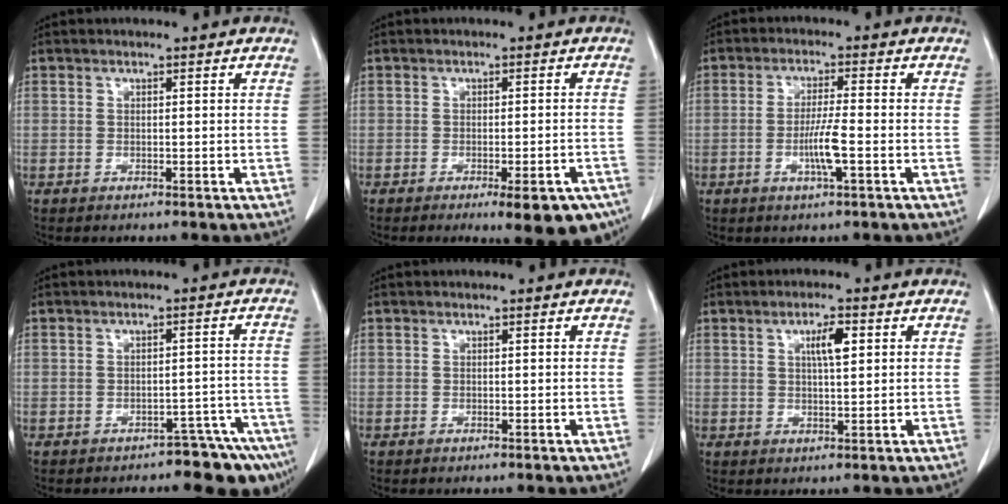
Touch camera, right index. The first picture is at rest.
{"total": 8.6, "force": [-5.8, 2.4, 5.9], "torque": [-0.051, -0.003, -0.075]}
{"total": 5.1, "force": [-1.5, 0.0, 4.9], "torque": [-0.094, -0.007, -0.029]}
{"total": 6.9, "force": [-6.1, 2.6, 2.0], "torque": [0.002, 0.029, -0.068]}
{"total": 0.0}
{"total": 4.0, "force": [1.4, 0.8, 3.7], "torque": [-0.063, 0.002, 0.024]}